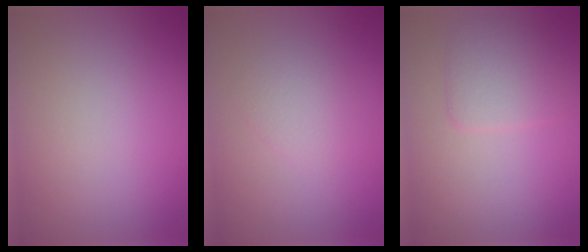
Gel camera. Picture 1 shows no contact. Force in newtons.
{"total": 1.5, "press": 1.5, "slide": 0.1}
{"total": 2.5, "press": 2.5, "slide": 0.4}